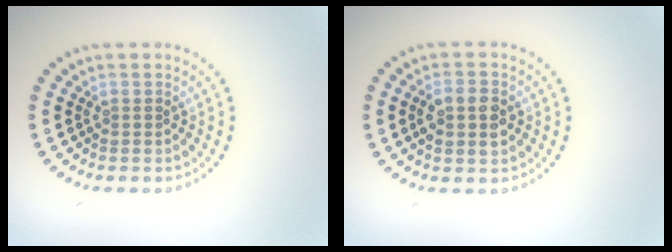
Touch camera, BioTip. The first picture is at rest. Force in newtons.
{"total": 3.5, "press": 3.5, "slide": 0.1}